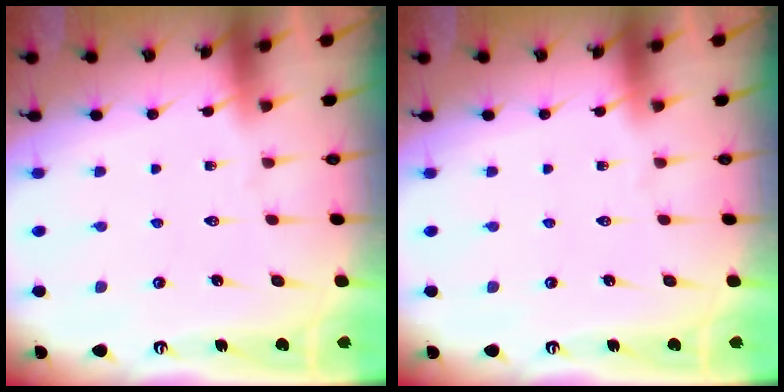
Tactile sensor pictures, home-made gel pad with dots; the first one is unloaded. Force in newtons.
{"total": 0.0}